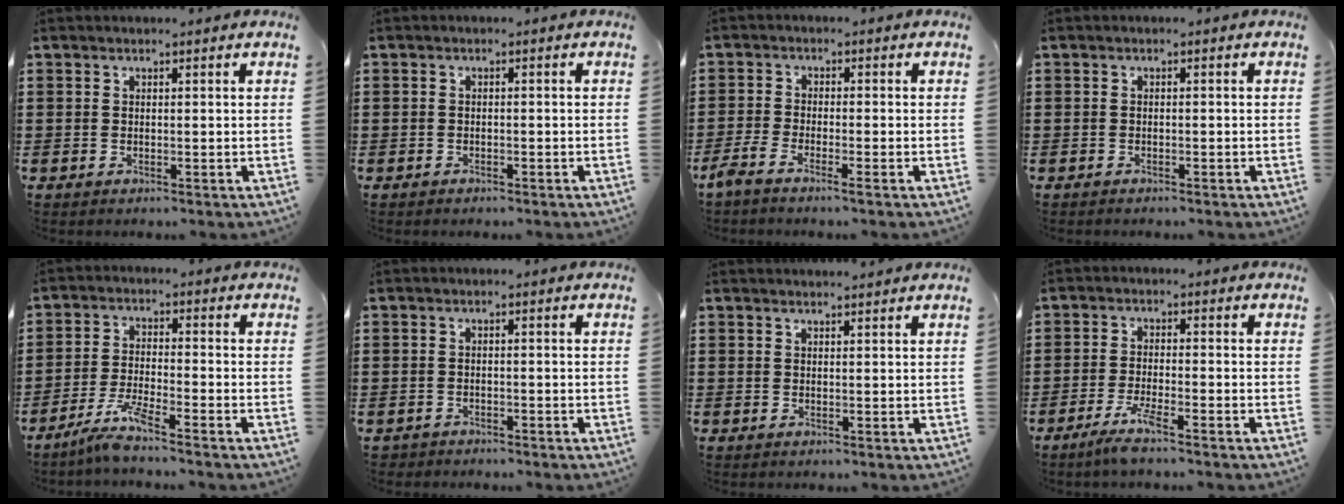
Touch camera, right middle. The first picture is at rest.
{"total": 0.9, "force": [-0.7, 0.5, 0.0], "torque": [-0.001, 0.001, -0.016]}
{"total": 2.7, "force": [-1.9, 0.0, 1.9], "torque": [-0.053, -0.010, -0.040]}
{"total": 0.6, "force": [-0.6, 0.0, 0.0], "torque": [-0.002, -0.001, -0.013]}
{"total": 4.9, "force": [-3.9, 0.0, 3.0], "torque": [-0.066, -0.009, -0.074]}
{"total": 1.3, "force": [-1.2, 0.4, -0.1], "torque": [-0.003, -0.001, -0.028]}
{"total": 1.1, "force": [1.1, -0.1, 0.2], "torque": [-0.005, -0.002, 0.021]}
{"total": 3.8, "force": [-2.6, 0.1, 2.9], "torque": [-0.061, -0.008, -0.047]}